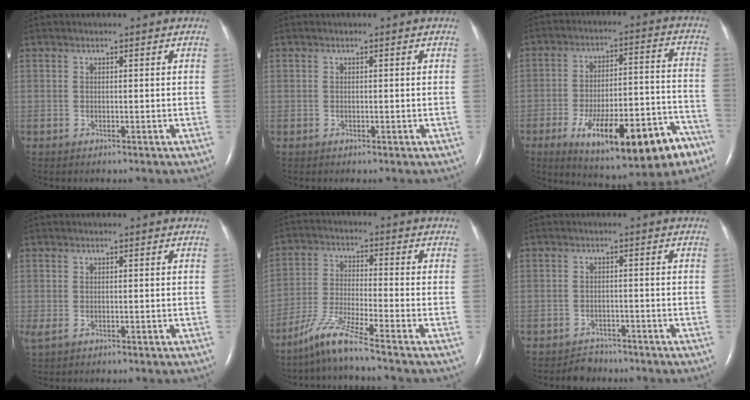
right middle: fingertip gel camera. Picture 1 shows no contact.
{"total": 0.0}
{"total": 20.4, "force": [-11.3, 5.7, 16.0], "torque": [-0.196, 0.012, -0.158]}
{"total": 1.5, "force": [-0.3, 0.8, 1.3], "torque": [-0.040, -0.003, 0.002]}
{"total": 6.9, "force": [-5.6, -1.3, 3.9], "torque": [-0.081, -0.032, -0.116]}
{"total": 2.4, "force": [-2.0, 1.1, -0.5], "torque": [-0.002, 0.001, -0.032]}